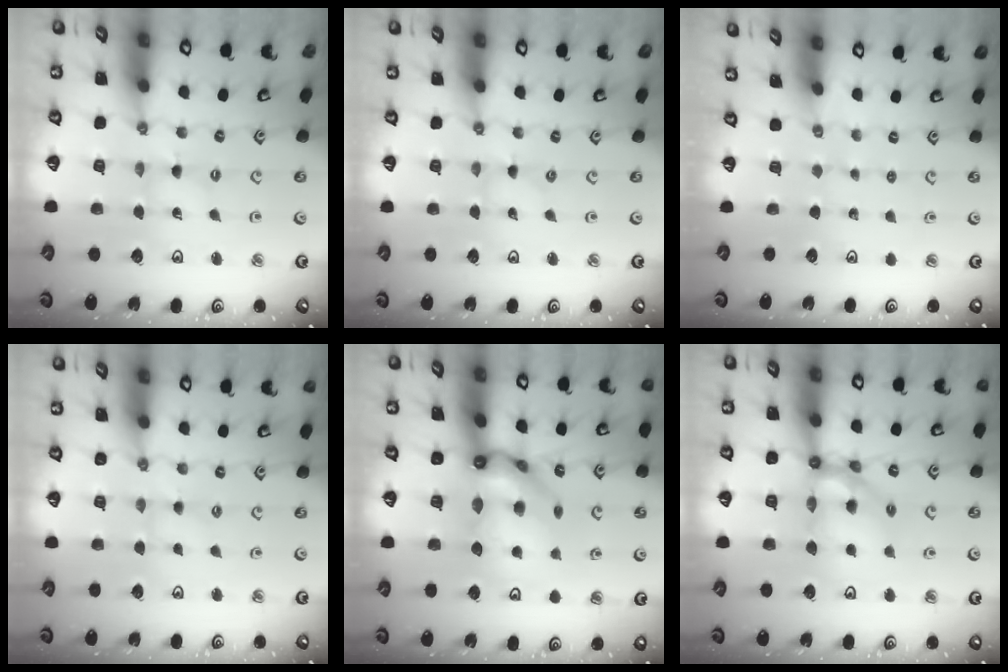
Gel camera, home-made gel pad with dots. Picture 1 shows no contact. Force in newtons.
{"total": 0.0}
{"total": 0.0}
{"total": 1.1, "press": 1.1, "slide": 0.4}
{"total": 14.9, "press": 14.8, "slide": 1.3}
{"total": 11.3, "press": 11.2, "slide": 1.3}